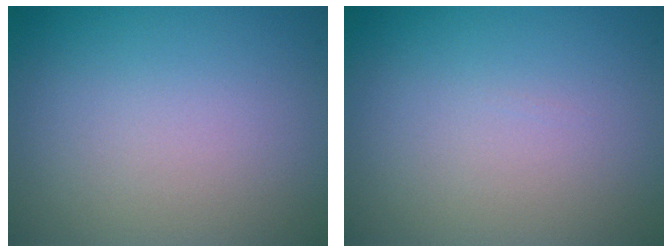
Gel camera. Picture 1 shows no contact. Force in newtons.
{"total": 0.0}